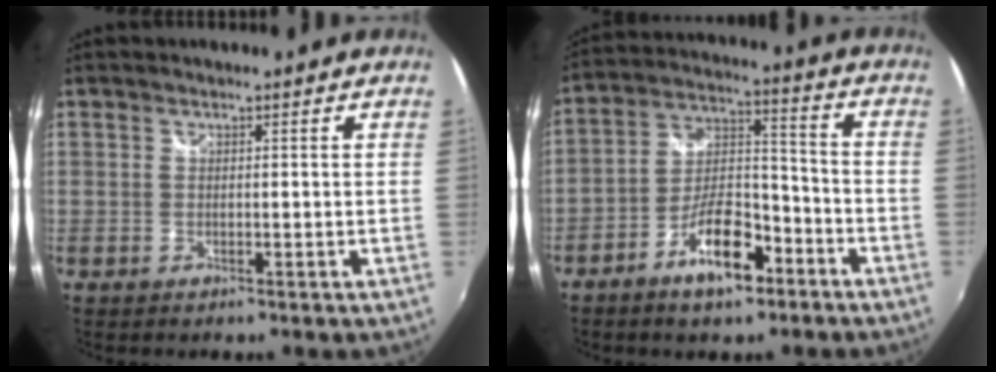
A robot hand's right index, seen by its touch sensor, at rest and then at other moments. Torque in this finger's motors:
{"motor_torque": [0.43, -0.53, -0.08, -0.04]}